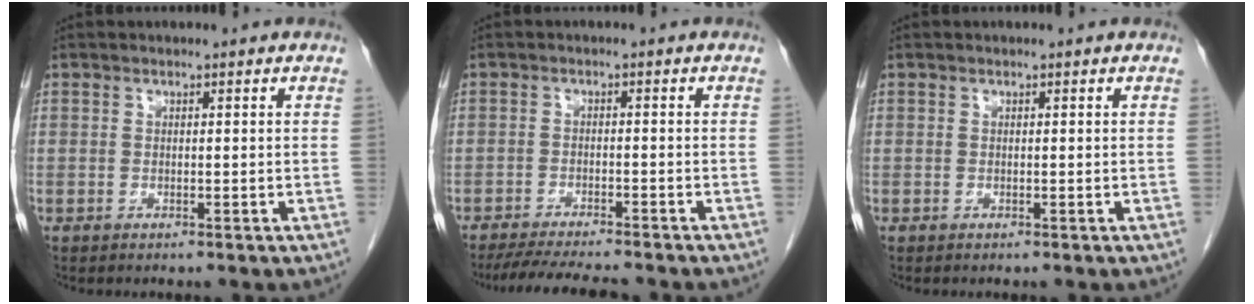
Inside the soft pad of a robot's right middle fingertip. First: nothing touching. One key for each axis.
{"total": 9.7, "fx": -8.6, "fy": 0.8, "fz": 4.2, "tx": -0.062, "ty": -0.014, "tz": -0.130}
{"total": 0.0}